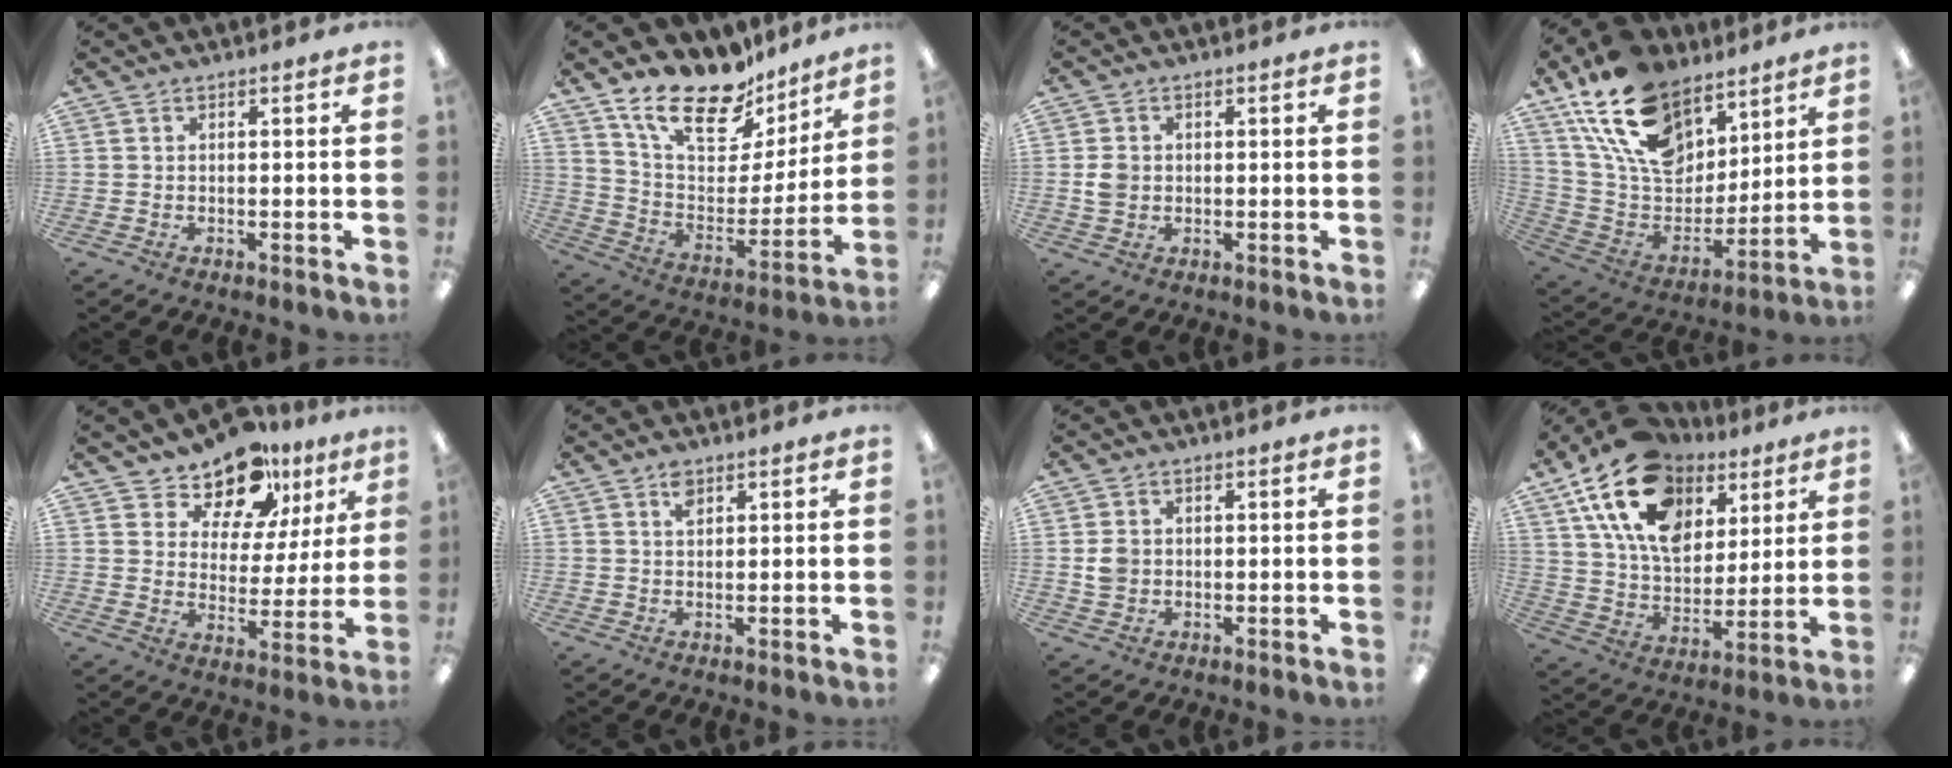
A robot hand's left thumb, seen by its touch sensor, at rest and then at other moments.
{"total": 20.5, "force": [15.8, 8.8, 9.8], "torque": [-0.177, -0.109, 0.281]}
{"total": 3.4, "force": [0.2, 3.0, 1.6], "torque": [-0.023, 0.003, 0.002]}
{"total": 21.3, "force": [13.6, 12.5, 10.7], "torque": [-0.205, -0.065, 0.254]}
{"total": 13.6, "force": [10.9, 6.8, 4.5], "torque": [-0.077, -0.078, 0.200]}
{"total": 2.7, "force": [1.8, 1.3, 1.5], "torque": [-0.026, -0.004, 0.030]}
{"total": 3.5, "force": [0.3, 3.2, 1.4], "torque": [-0.020, 0.004, 0.004]}
{"total": 20.5, "force": [11.0, 13.1, 11.2], "torque": [-0.202, -0.039, 0.202]}